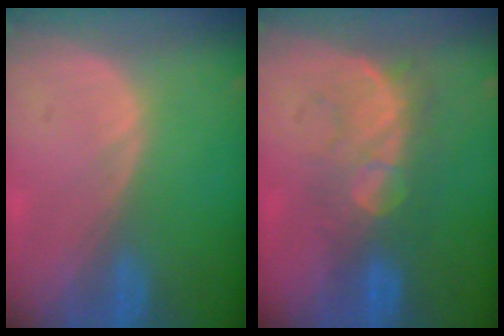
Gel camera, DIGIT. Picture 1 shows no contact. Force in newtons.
{"total": 8.3, "press": 7.7, "slide": 3.1}